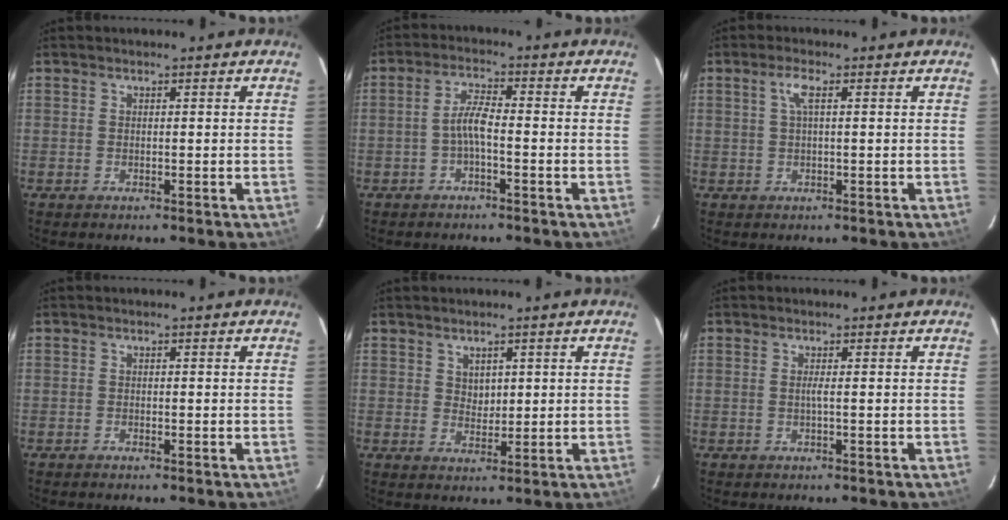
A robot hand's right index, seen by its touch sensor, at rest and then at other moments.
{"total": 3.6, "force": [-1.4, 0.6, 3.3], "torque": [-0.070, 0.010, -0.029]}
{"total": 2.4, "force": [0.6, 0.3, 2.3], "torque": [-0.049, 0.006, 0.012]}
{"total": 0.0}
{"total": 2.5, "force": [1.2, 1.9, 1.1], "torque": [-0.012, 0.002, 0.024]}
{"total": 0.8, "force": [-0.1, -0.3, 0.7], "torque": [-0.008, -0.003, -0.004]}